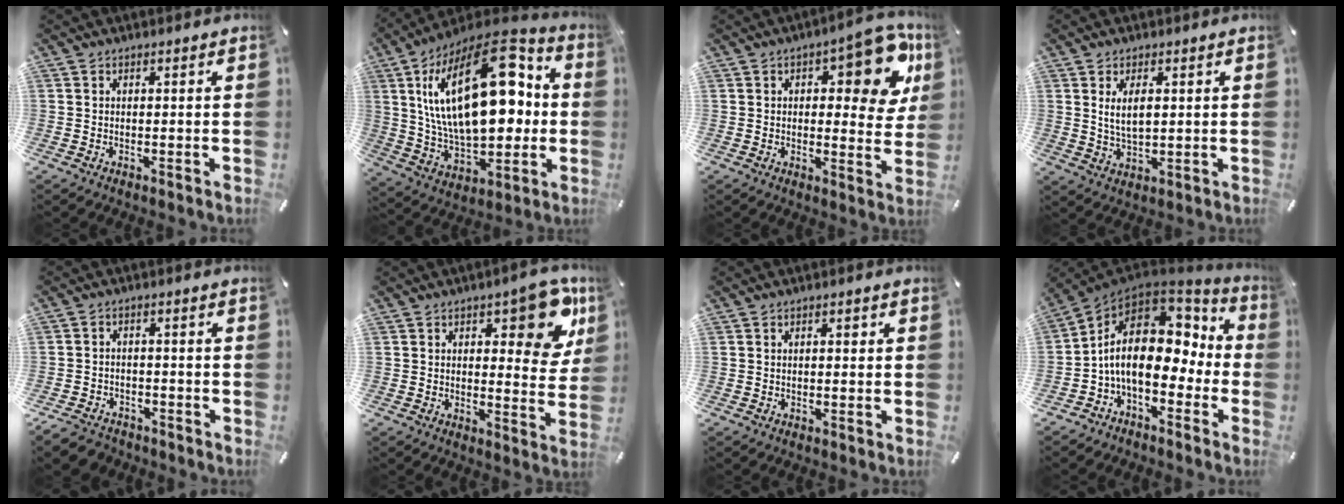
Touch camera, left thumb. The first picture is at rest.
{"total": 31.0, "force": [6.4, 16.9, 25.1], "torque": [-0.465, -0.024, 0.110]}
{"total": 14.6, "force": [6.1, 6.5, 11.6], "torque": [-0.134, -0.033, 0.097]}
{"total": 5.5, "force": [1.5, 2.6, 4.7], "torque": [-0.097, -0.002, 0.022]}
{"total": 4.3, "force": [-3.3, 2.4, 1.1], "torque": [-0.029, 0.017, -0.066]}
{"total": 12.4, "force": [6.1, 5.2, 9.5], "torque": [-0.107, -0.031, 0.095]}
{"total": 1.4, "force": [0.1, 0.7, 1.2], "torque": [-0.016, 0.001, -0.003]}
{"total": 15.4, "force": [0.6, 9.6, 12.0], "torque": [-0.220, -0.015, 0.012]}